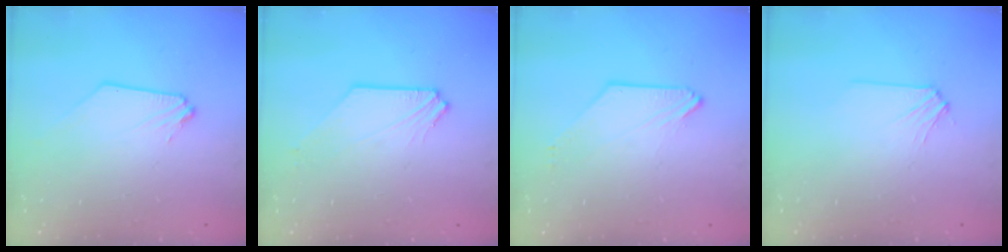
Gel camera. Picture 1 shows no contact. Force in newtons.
{"total": 1.4, "press": 1.3, "slide": 0.2}
{"total": 0.8, "press": 0.7, "slide": 0.3}
{"total": 2.1, "press": 2.1, "slide": 0.4}